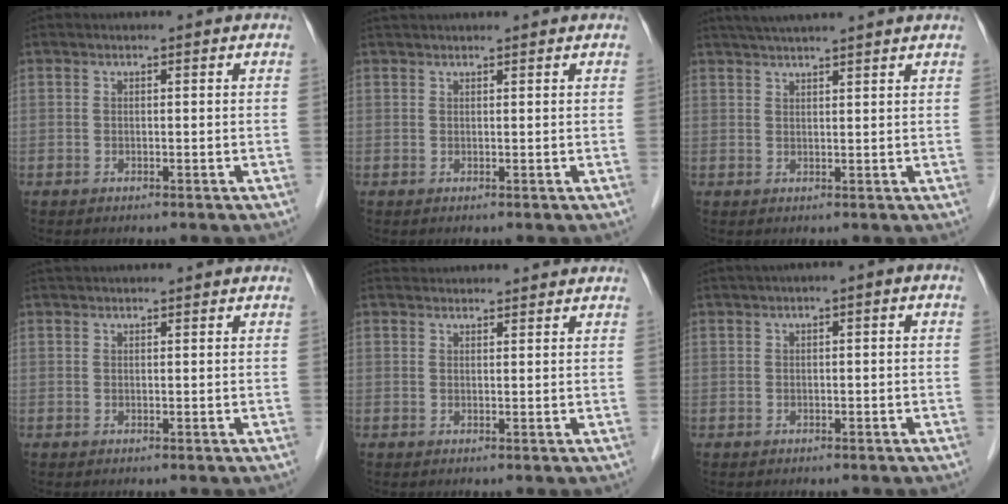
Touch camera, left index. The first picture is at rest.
{"total": 3.3, "force": [3.1, 0.2, 1.1], "torque": [-0.010, 0.036, 0.047]}
{"total": 8.6, "force": [7.5, -0.6, 4.1], "torque": [-0.067, 0.036, 0.102]}
{"total": 2.7, "force": [2.5, 0.1, 0.9], "torque": [-0.007, 0.033, 0.042]}
{"total": 6.1, "force": [6.0, 0.9, 0.9], "torque": [-0.009, 0.037, 0.072]}
{"total": 1.8, "force": [0.3, 0.4, 1.7], "torque": [-0.026, 0.014, 0.003]}